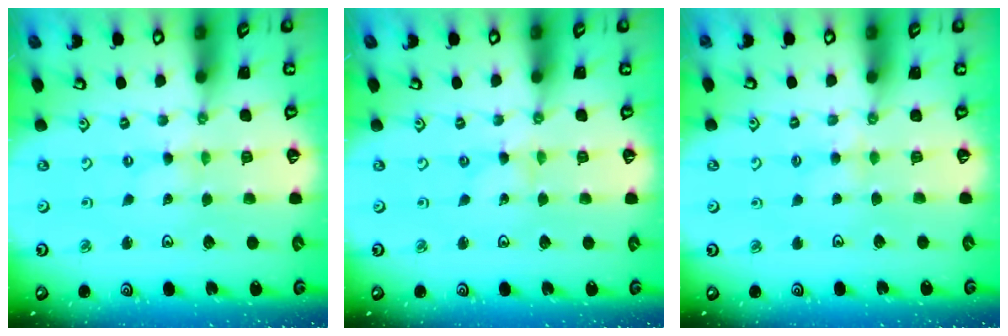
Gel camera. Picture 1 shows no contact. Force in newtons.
{"total": 0.0}
{"total": 2.7, "press": 2.6, "slide": 0.5}